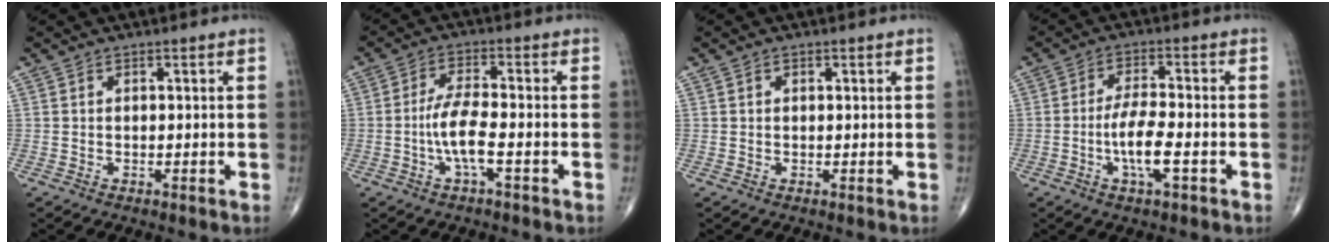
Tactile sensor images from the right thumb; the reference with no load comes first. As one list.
[{"total": 6.3, "force": [-1.9, 1.4, 5.9], "torque": [-0.132, 0.017, -0.039]}, {"total": 0.7, "force": [0.3, 0.5, 0.3], "torque": [-0.002, -0.001, 0.004]}, {"total": 7.2, "force": [-2.2, 1.9, 6.6], "torque": [-0.130, 0.008, -0.042]}]